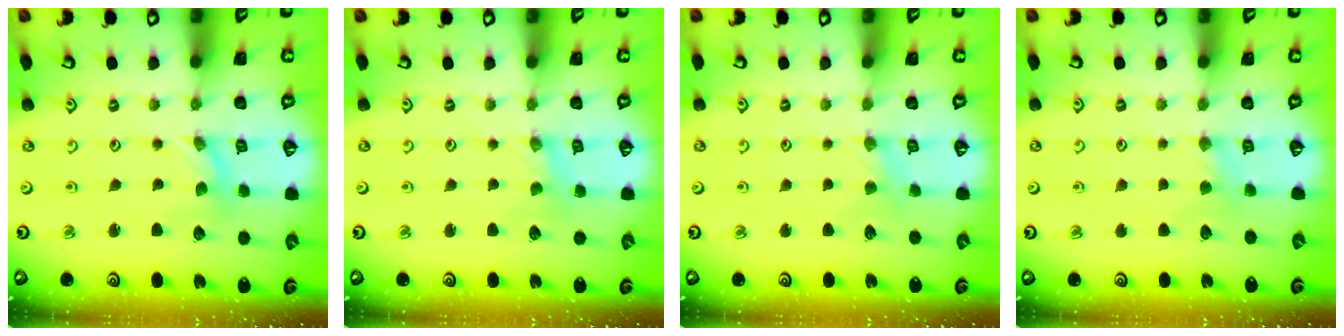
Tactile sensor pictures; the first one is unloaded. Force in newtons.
{"total": 0.9, "press": 0.9, "slide": 0.1}
{"total": 2.4, "press": 2.4, "slide": 0.4}
{"total": 2.5, "press": 2.5, "slide": 0.3}